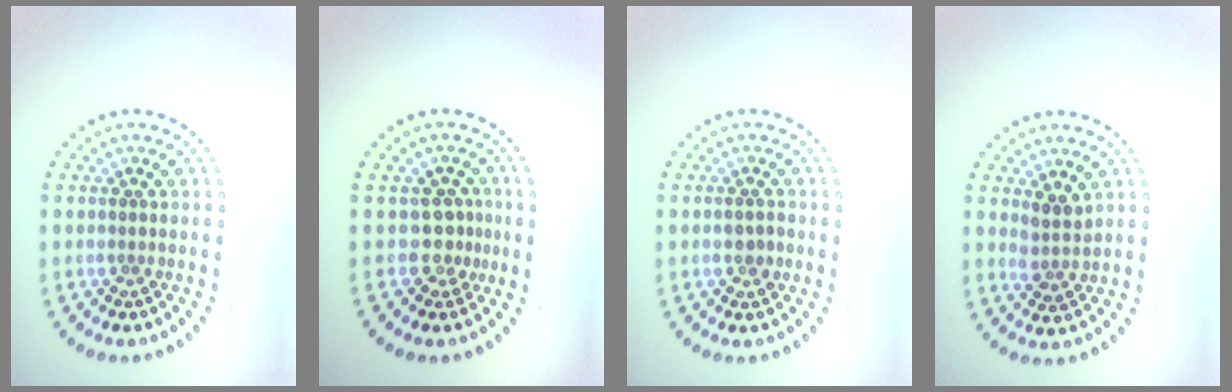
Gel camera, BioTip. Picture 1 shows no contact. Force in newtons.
{"total": 1.8, "press": 1.3, "slide": 1.3}
{"total": 1.5, "press": 1.5, "slide": 0.3}
{"total": 1.9, "press": 1.6, "slide": 1.1}